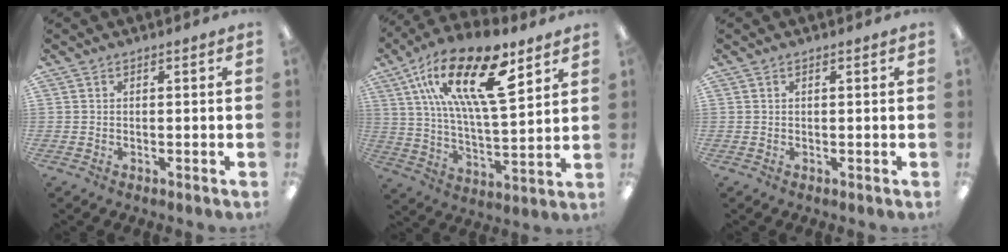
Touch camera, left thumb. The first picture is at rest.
{"total": 22.6, "force": [12.3, 7.7, 17.2], "torque": [-0.317, -0.057, 0.201]}
{"total": 0.7, "force": [0.2, 0.2, 0.7], "torque": [-0.013, 0.002, 0.003]}